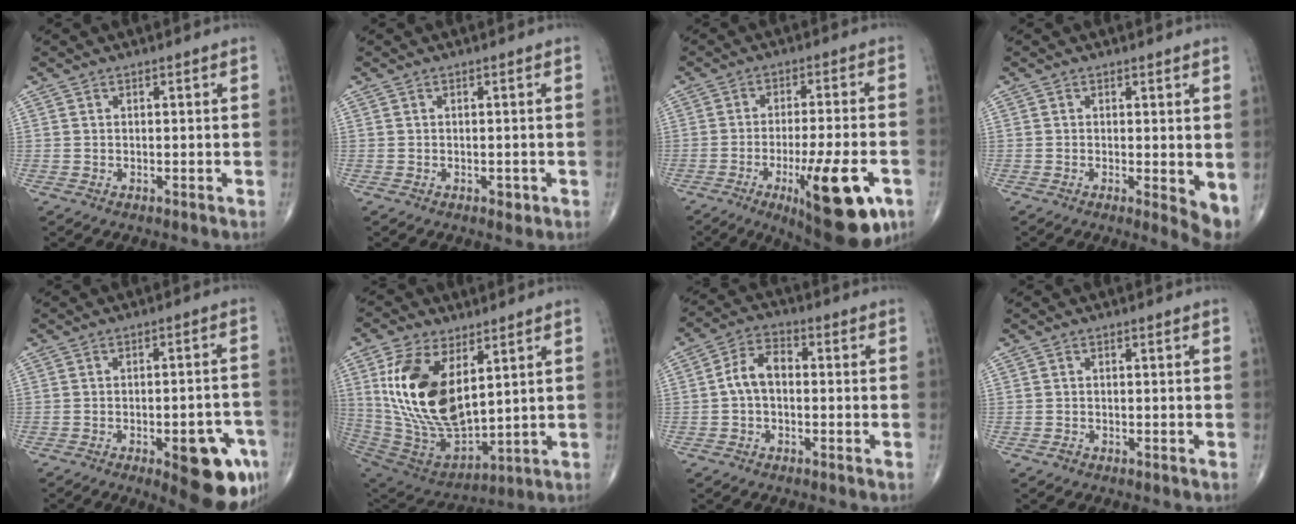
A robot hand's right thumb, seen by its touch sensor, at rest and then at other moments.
{"total": 1.2, "force": [-0.5, 0.8, 0.8], "torque": [-0.007, -0.001, -0.006]}
{"total": 17.6, "force": [-7.1, 4.6, 15.5], "torque": [-0.202, 0.006, -0.095]}
{"total": 4.6, "force": [-0.1, 1.5, 4.4], "torque": [-0.059, -0.013, -0.002]}
{"total": 14.5, "force": [-6.5, 5.0, 12.0], "torque": [-0.105, 0.025, -0.070]}
{"total": 20.9, "force": [6.1, 11.0, 16.7], "torque": [-0.314, -0.033, 0.132]}
{"total": 6.2, "force": [-0.5, 3.9, 4.8], "torque": [-0.081, 0.023, -0.020]}
{"total": 0.8, "force": [-0.5, 0.5, 0.2], "torque": [-0.003, 0.001, -0.013]}